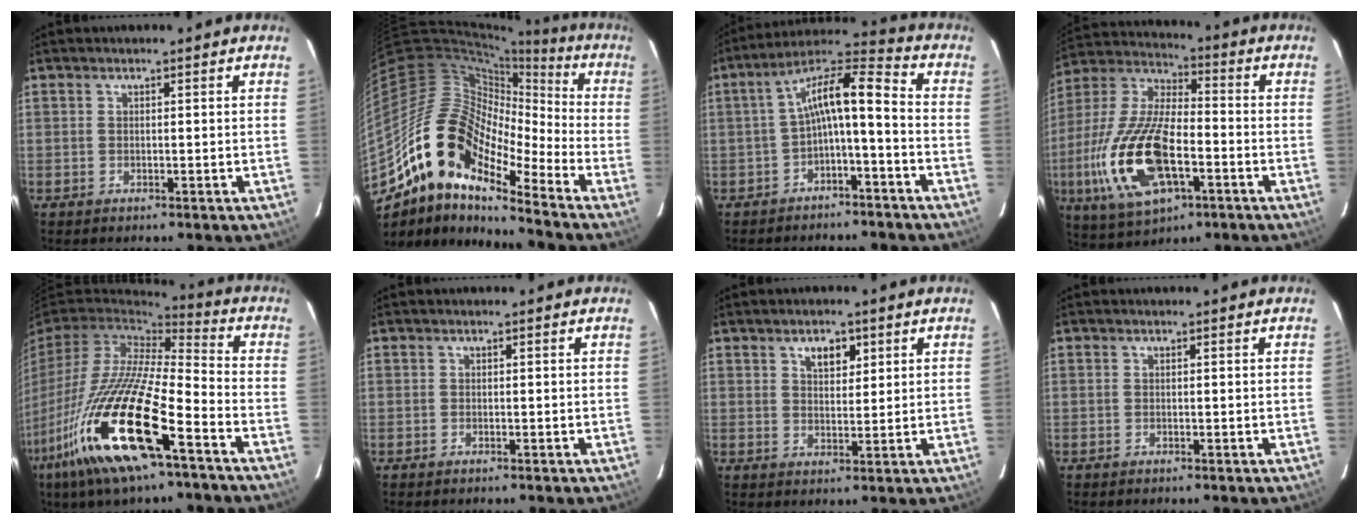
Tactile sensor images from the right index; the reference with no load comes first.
{"total": 17.0, "force": [-11.4, 6.3, 10.8], "torque": [-0.167, -0.007, -0.230]}
{"total": 9.8, "force": [-2.7, 2.3, 9.2], "torque": [-0.182, 0.030, -0.046]}
{"total": 21.2, "force": [-6.4, 9.3, 18.0], "torque": [-0.393, -0.019, -0.115]}
{"total": 25.0, "force": [-13.7, 5.3, 20.2], "torque": [-0.400, -0.051, -0.266]}
{"total": 0.0}
{"total": 4.2, "force": [2.2, 2.3, 2.7], "torque": [-0.039, 0.007, 0.037]}
{"total": 0.0}